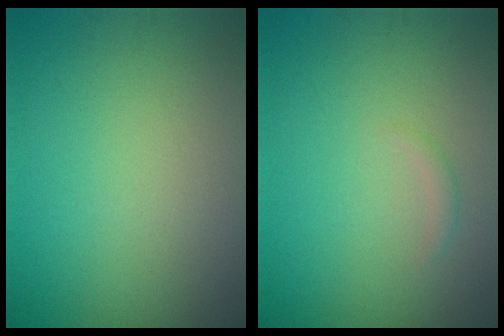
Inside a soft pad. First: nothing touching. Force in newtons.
{"total": 0.5, "press": 0.5, "slide": 0.0}